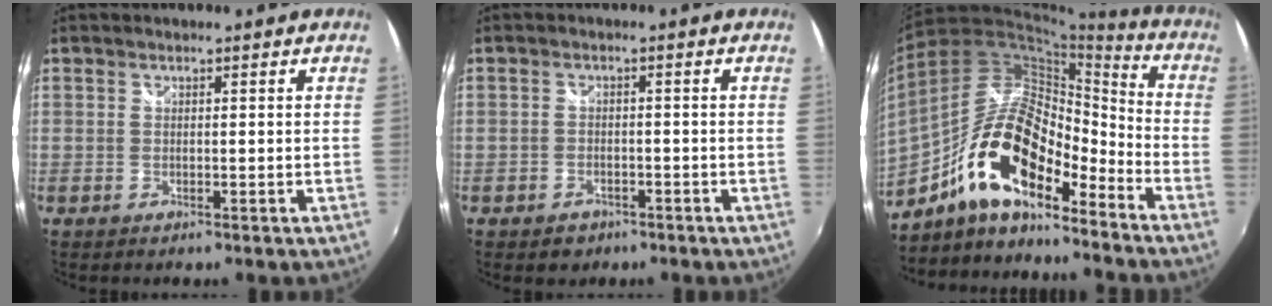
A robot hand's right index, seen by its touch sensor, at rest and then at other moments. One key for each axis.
{"total": 3.6, "fx": -2.3, "fy": 2.7, "fz": 0.9, "tx": -0.027, "ty": -0.001, "tz": -0.031}
{"total": 18.4, "fx": -11.7, "fy": 6.5, "fz": 12.6, "tx": -0.236, "ty": 0.001, "tz": -0.224}